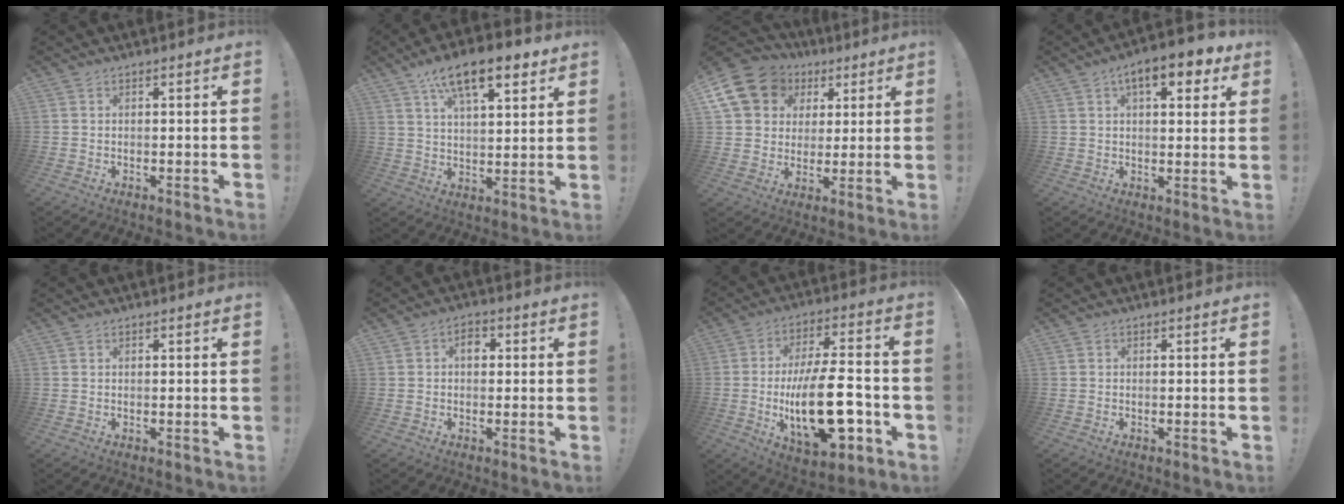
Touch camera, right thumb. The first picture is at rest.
{"total": 14.8, "force": [8.5, 5.7, 10.7], "torque": [-0.170, -0.034, 0.144]}
{"total": 15.2, "force": [6.4, 12.4, 6.2], "torque": [-0.106, -0.031, 0.138]}
{"total": 10.0, "force": [4.9, 4.0, 7.8], "torque": [-0.101, -0.014, 0.077]}
{"total": 0.0}
{"total": 3.8, "force": [0.6, 2.7, 2.6], "torque": [-0.036, 0.004, 0.005]}
{"total": 23.6, "force": [-5.1, 10.1, 20.8], "torque": [-0.353, 0.016, -0.075]}
{"total": 0.0}